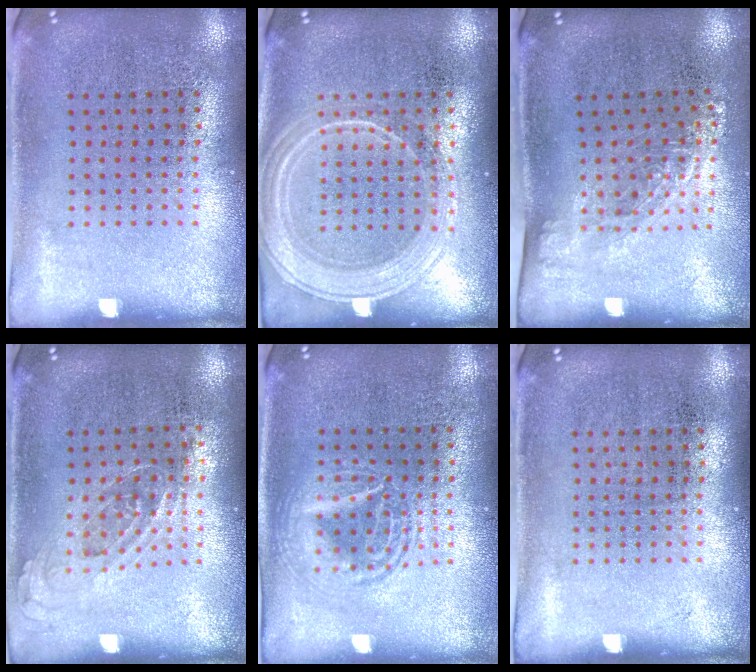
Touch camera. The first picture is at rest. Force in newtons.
{"total": 1.8, "press": 1.8, "slide": 0.3}
{"total": 1.3, "press": 1.0, "slide": 0.9}
{"total": 0.7, "press": 0.5, "slide": 0.4}
{"total": 1.6, "press": 1.6, "slide": 0.2}
{"total": 0.0}